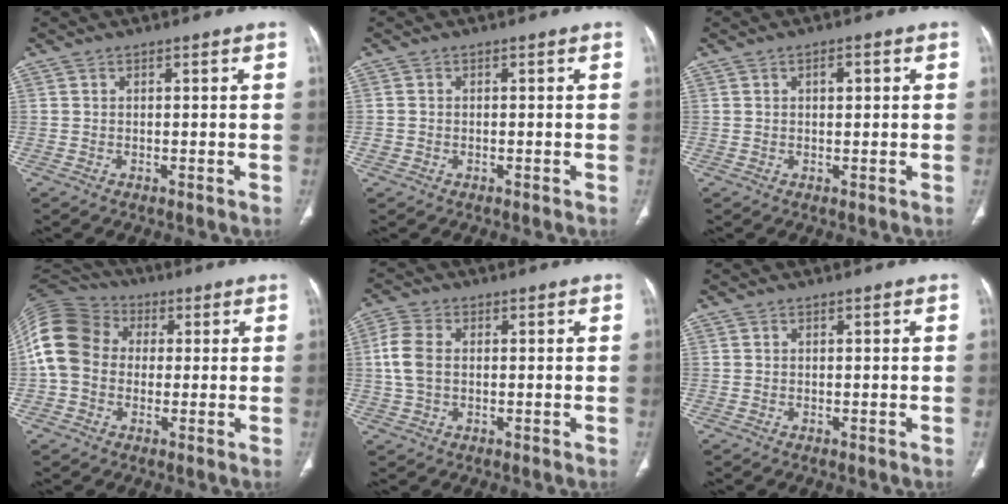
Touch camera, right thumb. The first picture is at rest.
{"total": 1.1, "force": [-0.4, 1.0, 0.4], "torque": [-0.011, 0.004, -0.007]}
{"total": 2.0, "force": [0.6, 0.9, 1.7], "torque": [-0.026, 0.001, 0.008]}
{"total": 14.0, "force": [0.6, 11.5, 8.0], "torque": [-0.163, 0.035, 0.001]}
{"total": 6.2, "force": [0.4, 4.1, 4.7], "torque": [-0.112, 0.011, 0.005]}
{"total": 0.0}